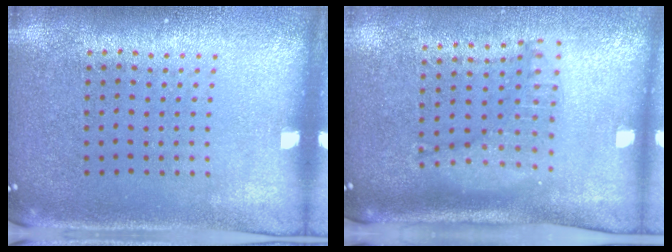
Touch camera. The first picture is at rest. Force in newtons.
{"total": 1.4, "press": 1.3, "slide": 0.4}